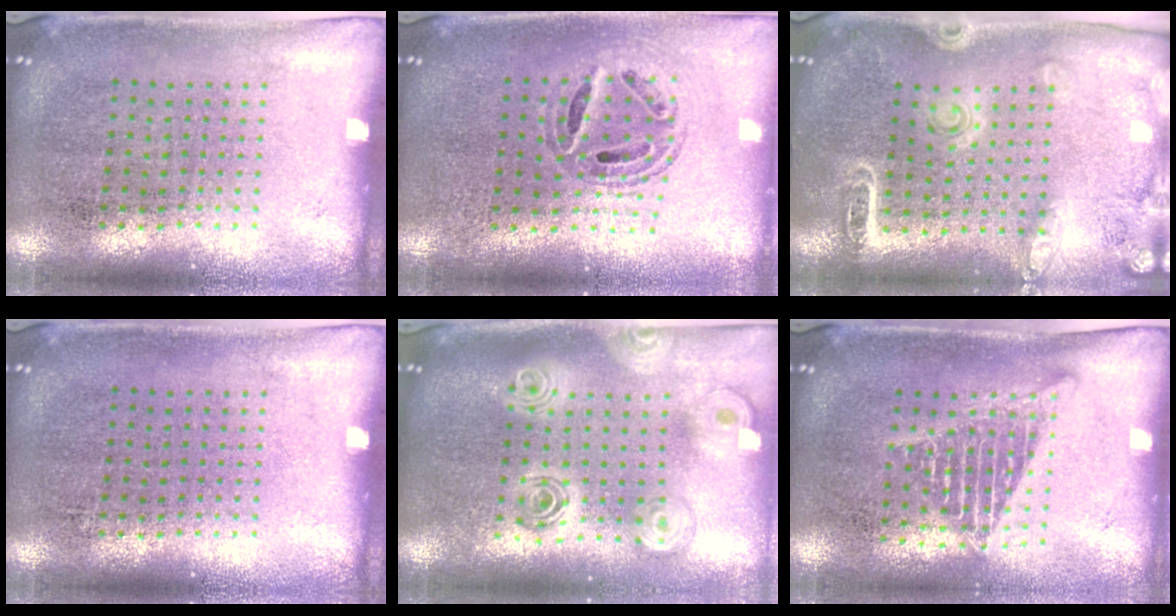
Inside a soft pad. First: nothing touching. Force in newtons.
{"total": 0.8, "press": 0.7, "slide": 0.1}
{"total": 1.8, "press": 1.7, "slide": 0.4}
{"total": 0.0}
{"total": 2.3, "press": 1.8, "slide": 1.4}
{"total": 1.6, "press": 1.3, "slide": 0.9}